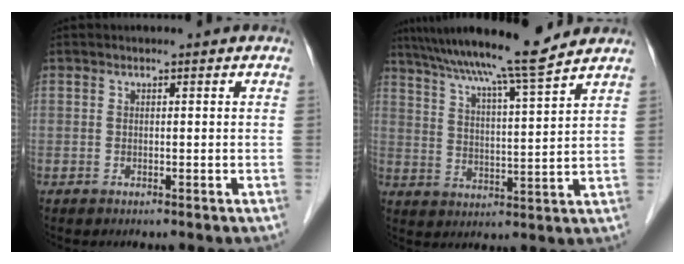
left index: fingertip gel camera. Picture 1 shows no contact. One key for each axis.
{"total": 14.1, "fx": 12.2, "fy": -1.2, "fz": 7.1, "tx": -0.122, "ty": 0.007, "tz": 0.190}